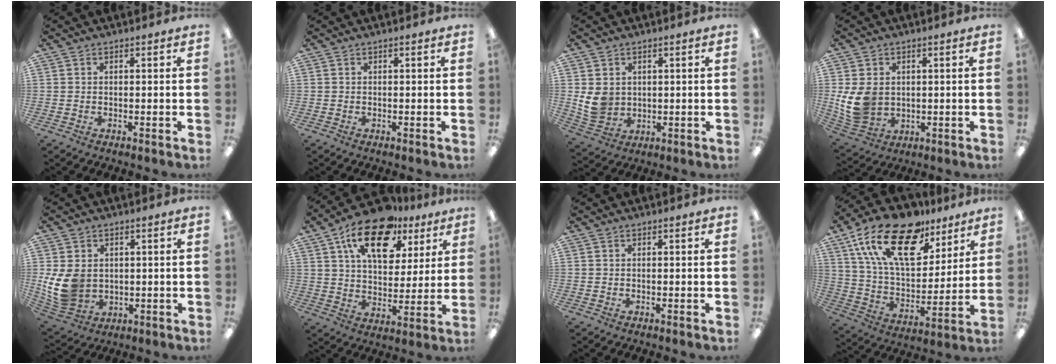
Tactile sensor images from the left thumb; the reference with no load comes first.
{"total": 0.0}
{"total": 6.7, "force": [1.2, 5.9, 2.9], "torque": [-0.067, -0.002, 0.025]}
{"total": 9.5, "force": [0.7, 7.7, 5.6], "torque": [-0.135, 0.008, 0.017]}
{"total": 10.8, "force": [0.4, 8.7, 6.3], "torque": [-0.154, 0.006, 0.013]}
{"total": 17.7, "force": [10.5, 9.6, 10.5], "torque": [-0.176, -0.040, 0.184]}
{"total": 0.0}
{"total": 22.8, "force": [13.7, 11.1, 14.4], "torque": [-0.280, -0.068, 0.240]}